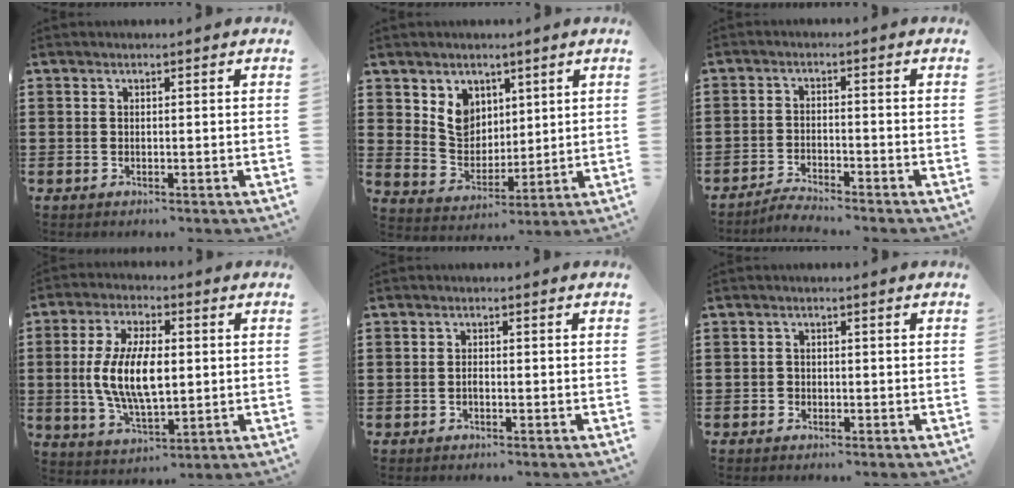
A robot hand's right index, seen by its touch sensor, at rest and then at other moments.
{"total": 6.3, "force": [3.5, 5.0, 1.4], "torque": [-0.050, 0.000, 0.066]}
{"total": 2.7, "force": [-2.7, -0.1, 0.2], "torque": [-0.008, 0.003, -0.056]}
{"total": 10.2, "force": [0.1, 4.6, 9.1], "torque": [-0.200, 0.002, -0.005]}
{"total": 0.8, "force": [-0.3, 0.5, 0.6], "torque": [-0.014, -0.002, -0.006]}
{"total": 1.0, "force": [-0.4, 0.8, 0.2], "torque": [-0.006, 0.002, -0.010]}